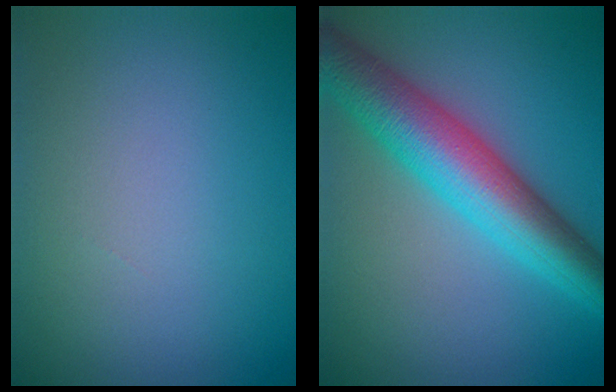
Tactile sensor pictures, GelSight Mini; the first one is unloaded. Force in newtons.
{"total": 8.5, "press": 8.5, "slide": 0.0}